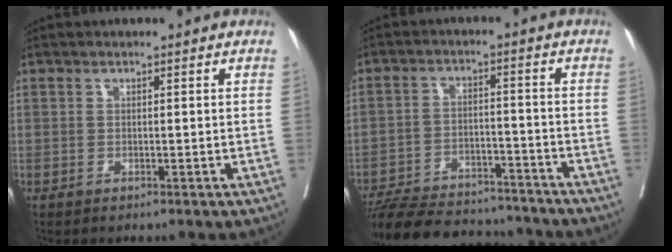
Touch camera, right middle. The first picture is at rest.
{"total": 18.4, "force": [-16.9, 4.7, 5.8], "torque": [-0.127, -0.006, -0.247]}